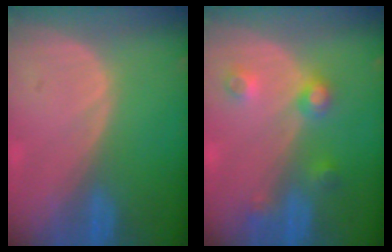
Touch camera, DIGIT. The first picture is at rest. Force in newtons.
{"total": 4.6, "press": 4.1, "slide": 2.1}